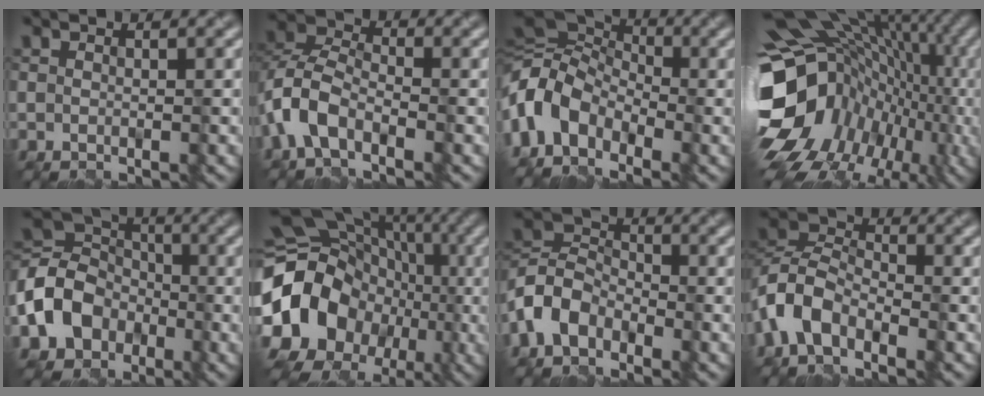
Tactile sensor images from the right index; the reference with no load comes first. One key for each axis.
{"total": 5.0, "fx": -2.7, "fy": 2.7, "fz": 3.2, "tx": -0.064, "ty": 0.005, "tz": -0.066}
{"total": 9.9, "fx": -3.2, "fy": 6.8, "fz": 6.5, "tx": -0.134, "ty": -0.002, "tz": -0.067}
{"total": 18.1, "fx": -4.2, "fy": 13.3, "fz": 11.5, "tx": -0.204, "ty": -0.001, "tz": -0.048}
{"total": 7.8, "fx": -2.9, "fy": 6.3, "fz": 3.6, "tx": -0.076, "ty": 0.005, "tz": -0.070}
{"total": 21.2, "fx": -3.1, "fy": 18.8, "fz": 9.3, "tx": -0.174, "ty": -0.008, "tz": -0.083}
{"total": 5.3, "fx": -2.9, "fy": 3.5, "fz": 2.7, "tx": -0.060, "ty": 0.007, "tz": -0.071}
{"total": 6.0, "fx": -3.6, "fy": 3.4, "fz": 3.4, "tx": -0.070, "ty": 0.004, "tz": -0.085}